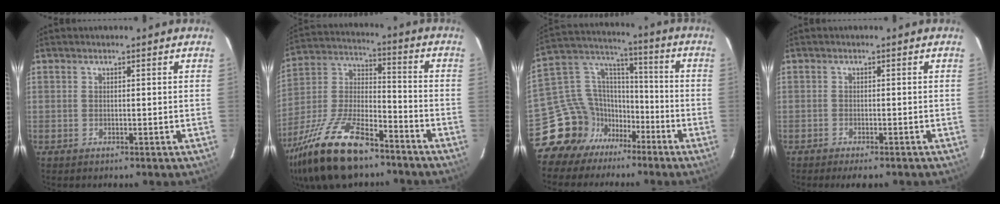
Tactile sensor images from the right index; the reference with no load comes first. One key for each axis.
{"total": 23.7, "fx": -16.4, "fy": 8.8, "fz": 14.7, "tx": -0.309, "ty": -0.015, "tz": -0.289}
{"total": 13.9, "fx": -9.3, "fy": 9.9, "fz": 2.7, "tx": -0.065, "ty": 0.061, "tz": -0.161}
{"total": 3.7, "fx": -3.1, "fy": 0.9, "fz": 1.9, "tx": -0.043, "ty": -0.010, "tz": -0.048}